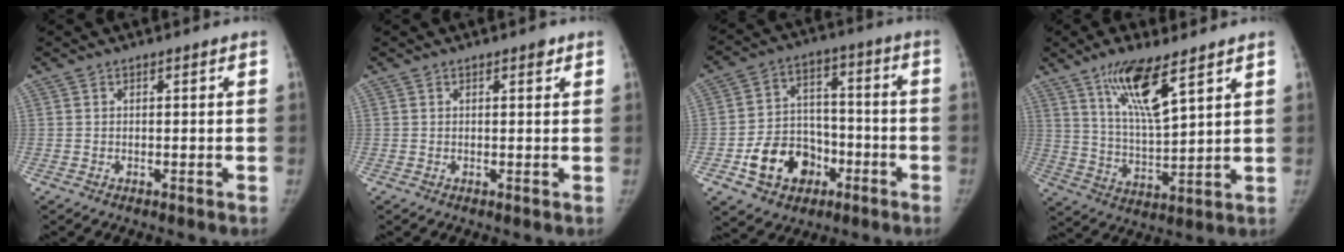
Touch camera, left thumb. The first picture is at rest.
{"total": 1.2, "force": [0.8, 0.5, 0.8], "torque": [-0.005, -0.002, 0.009]}
{"total": 13.7, "force": [-5.8, 10.7, 6.4], "torque": [-0.068, 0.051, -0.089]}
{"total": 12.2, "force": [7.2, 3.1, 9.4], "torque": [-0.162, -0.038, 0.143]}